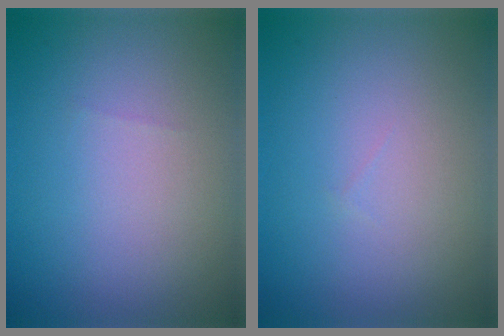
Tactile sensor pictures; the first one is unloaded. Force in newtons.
{"total": 0.0}